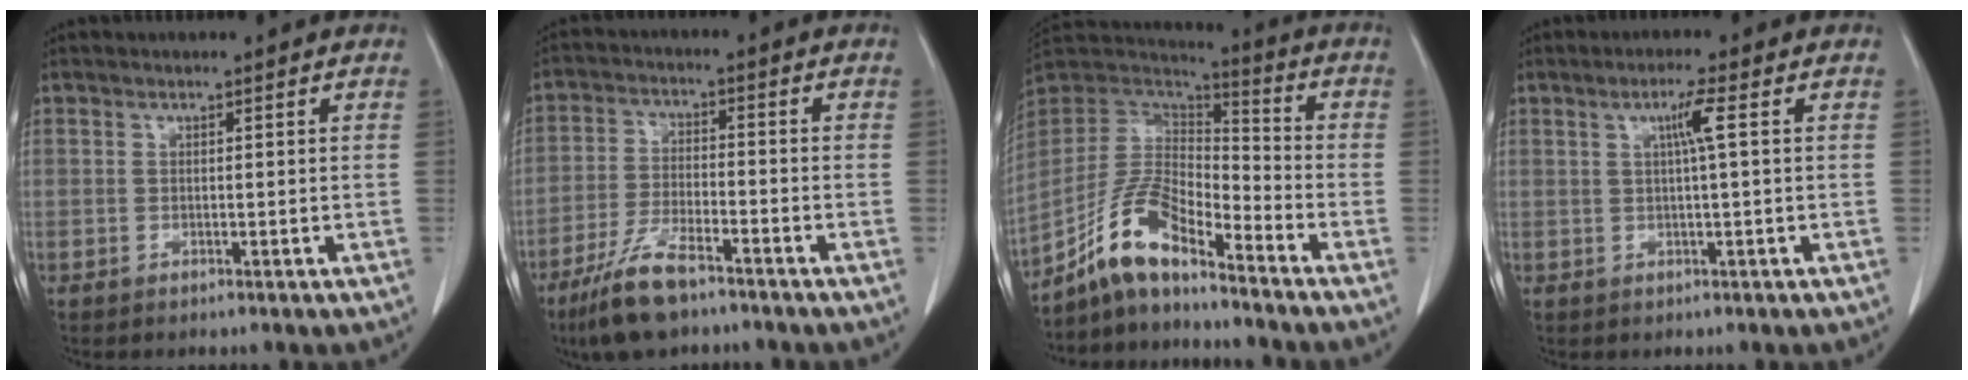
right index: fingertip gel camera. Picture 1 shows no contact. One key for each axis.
{"total": 9.0, "fx": -6.4, "fy": 1.9, "fz": 6.0, "tx": -0.128, "ty": -0.020, "tz": -0.120}
{"total": 11.3, "fx": -8.4, "fy": 3.0, "fz": 7.0, "tx": -0.155, "ty": 0.023, "tz": -0.161}
{"total": 3.3, "fx": 0.8, "fy": -0.5, "fz": 3.2, "tx": -0.060, "ty": 0.003, "tz": 0.014}